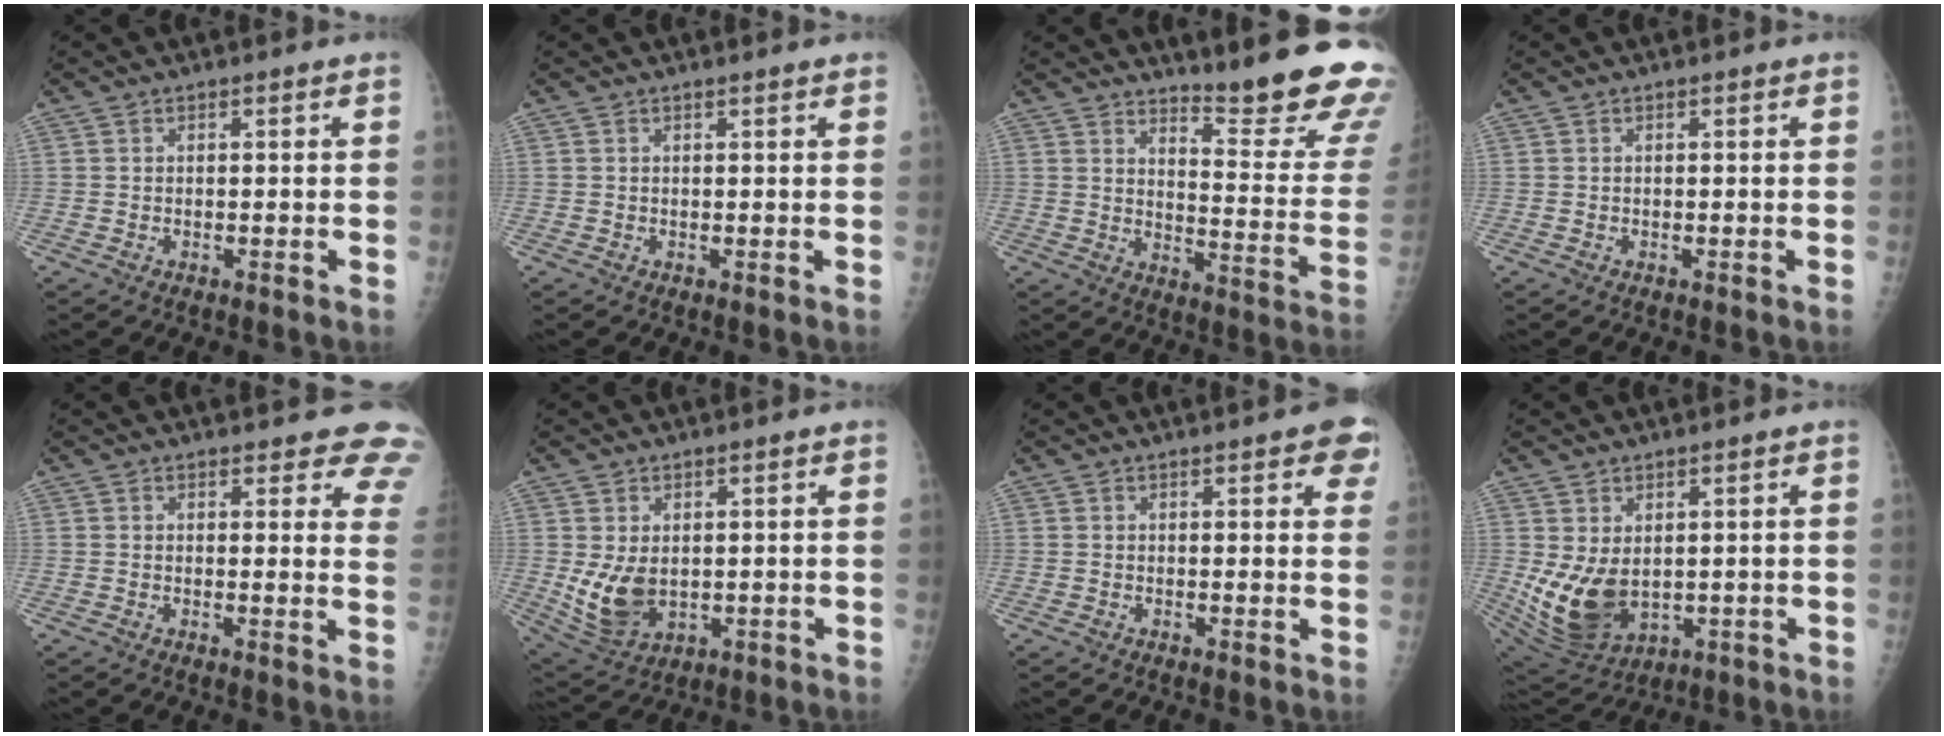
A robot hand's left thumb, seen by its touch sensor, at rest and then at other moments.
{"total": 1.2, "force": [0.9, 0.1, 0.7], "torque": [-0.007, 0.002, 0.013]}
{"total": 18.7, "force": [14.9, 2.2, 11.0], "torque": [-0.123, -0.162, 0.192]}
{"total": 0.0}
{"total": 9.6, "force": [8.5, 3.3, 3.1], "torque": [0.020, -0.040, 0.067]}
{"total": 8.4, "force": [0.3, 5.7, 6.1], "torque": [-0.104, -0.017, 0.026]}
{"total": 5.6, "force": [2.9, 1.9, 4.4], "torque": [-0.028, -0.005, 0.027]}
{"total": 11.0, "force": [0.5, 7.4, 8.1], "torque": [-0.145, -0.020, 0.038]}